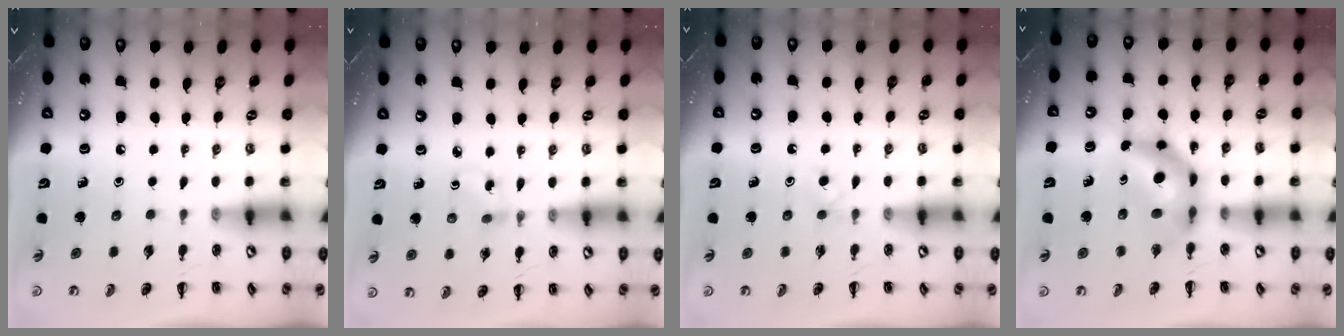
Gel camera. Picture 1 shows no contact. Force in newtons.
{"total": 2.0, "press": 1.7, "slide": 1.0}
{"total": 2.6, "press": 2.4, "slide": 1.0}
{"total": 7.5, "press": 7.2, "slide": 2.3}